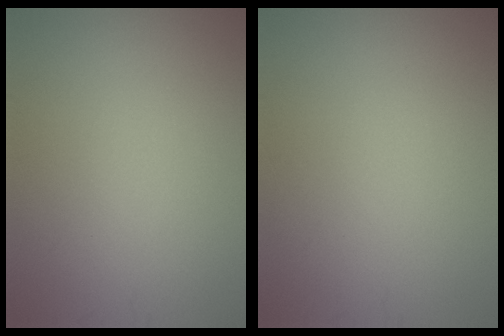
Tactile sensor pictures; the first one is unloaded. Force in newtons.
{"total": 0.0}